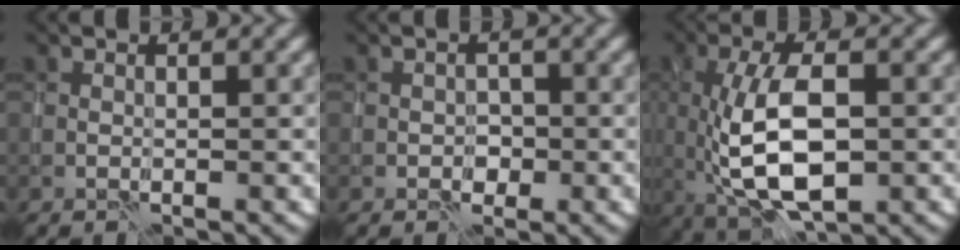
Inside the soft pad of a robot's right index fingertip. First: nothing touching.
{"total": 1.3, "force": [-0.4, 1.1, 0.6], "torque": [-0.009, -0.004, -0.006]}
{"total": 8.5, "force": [-0.8, 3.7, 7.6], "torque": [-0.152, -0.005, -0.010]}